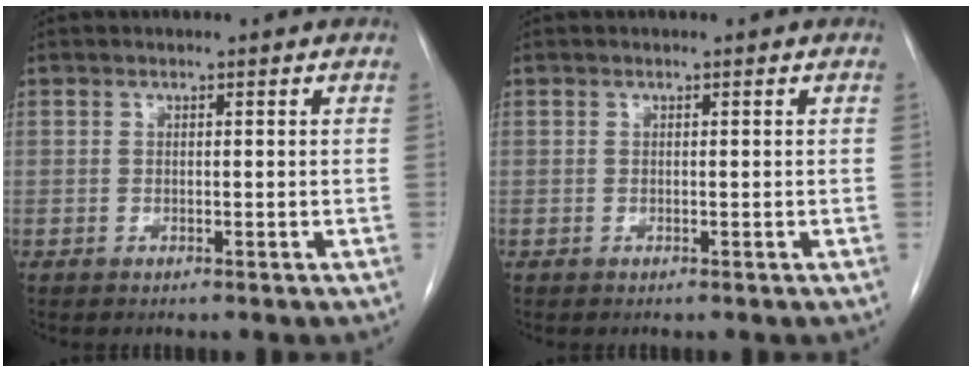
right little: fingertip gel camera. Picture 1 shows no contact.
{"total": 0.0}